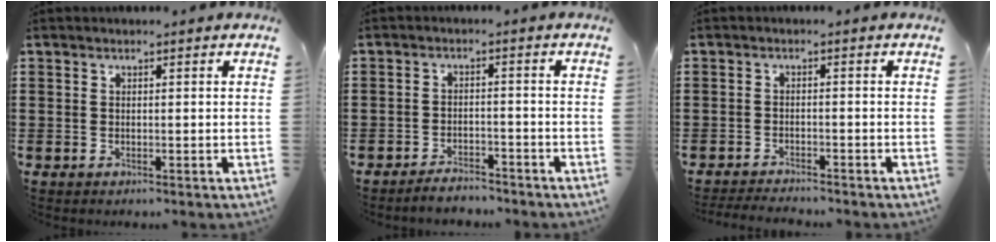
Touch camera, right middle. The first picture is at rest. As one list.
[{"total": 2.9, "force": [-2.9, 0.3, 0.4], "torque": [-0.011, 0.002, -0.059]}, {"total": 2.3, "force": [-2.3, 0.2, 0.2], "torque": [-0.007, -0.001, -0.048]}]